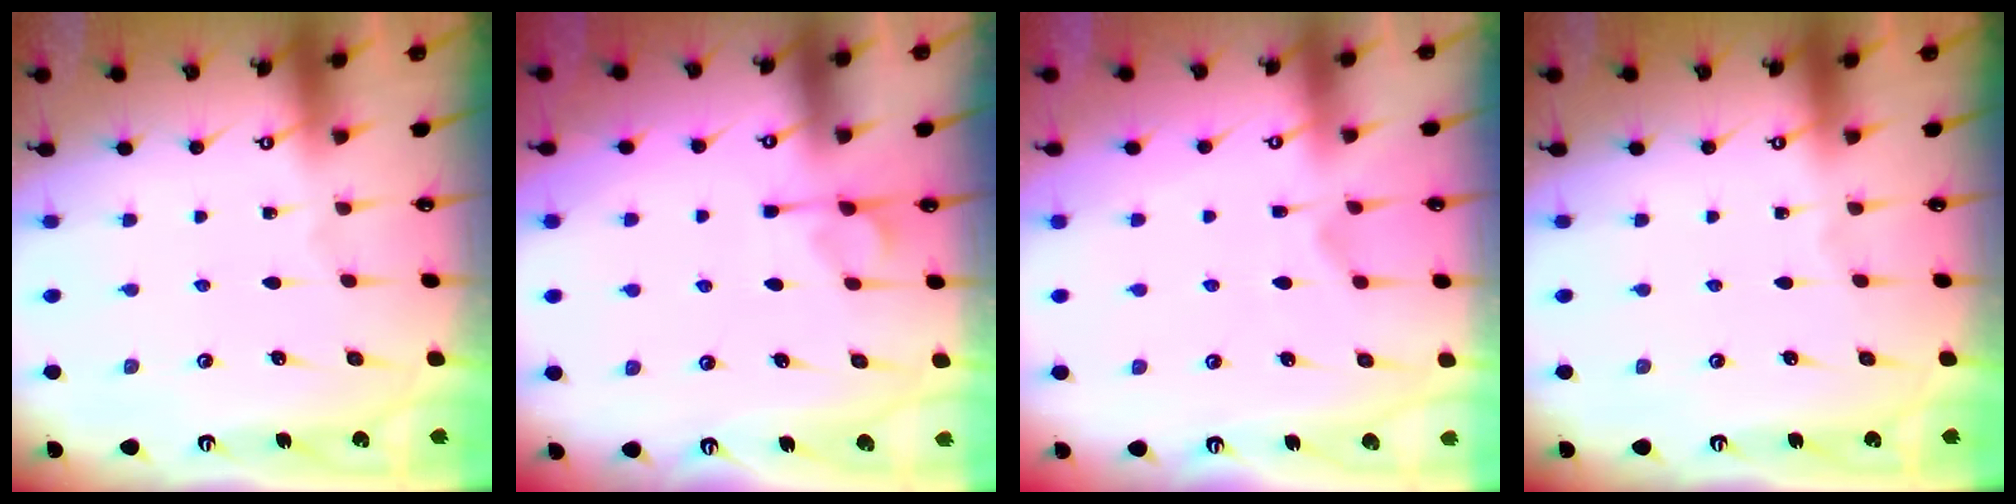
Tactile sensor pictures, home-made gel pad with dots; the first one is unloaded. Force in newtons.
{"total": 1.2, "press": 0.6, "slide": 1.1}
{"total": 1.7, "press": 1.0, "slide": 1.4}
{"total": 0.0}